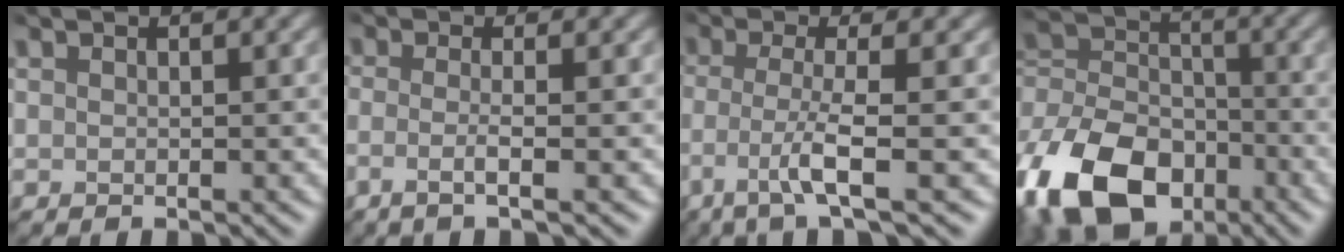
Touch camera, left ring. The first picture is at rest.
{"total": 2.4, "force": [-1.2, 0.4, 2.0], "torque": [-0.034, -0.003, -0.042]}
{"total": 4.3, "force": [-2.0, 0.6, 3.8], "torque": [-0.064, -0.017, -0.043]}
{"total": 14.5, "force": [-9.8, 8.5, 6.5], "torque": [-0.135, -0.035, -0.182]}